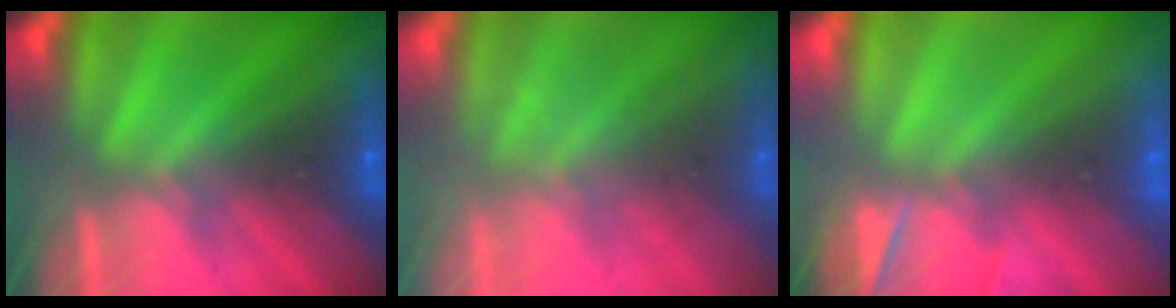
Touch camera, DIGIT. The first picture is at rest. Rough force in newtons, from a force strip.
{"total": 2.0}
{"total": 4.5}